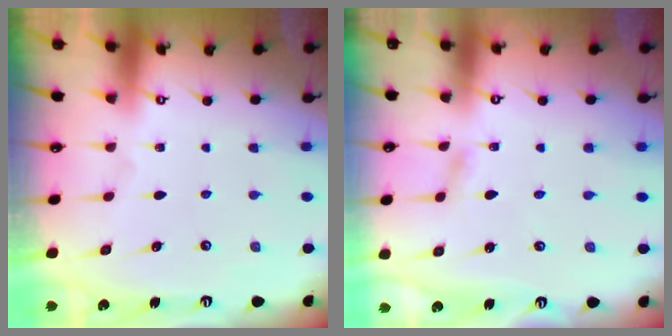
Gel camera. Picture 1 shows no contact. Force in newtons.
{"total": 1.4, "press": 1.4, "slide": 0.1}